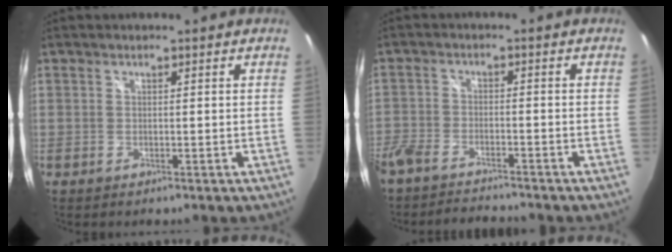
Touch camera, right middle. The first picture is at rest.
{"total": 9.4, "force": [-8.4, 2.7, 3.2], "torque": [-0.099, -0.017, -0.148]}